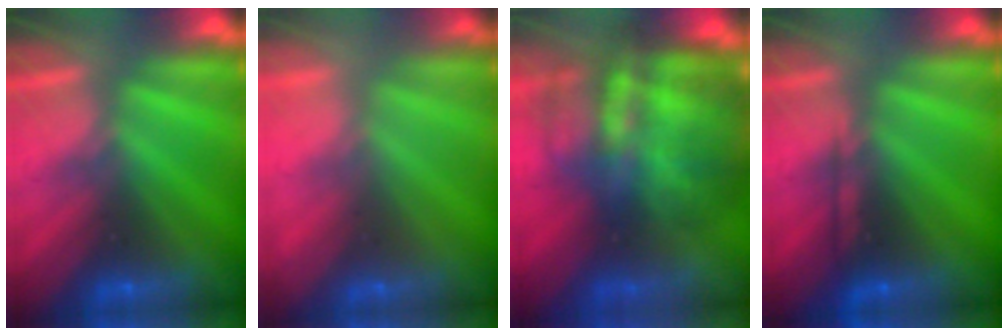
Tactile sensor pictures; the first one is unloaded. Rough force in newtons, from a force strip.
{"total": 2.1}
{"total": 8.4}
{"total": 2.2}